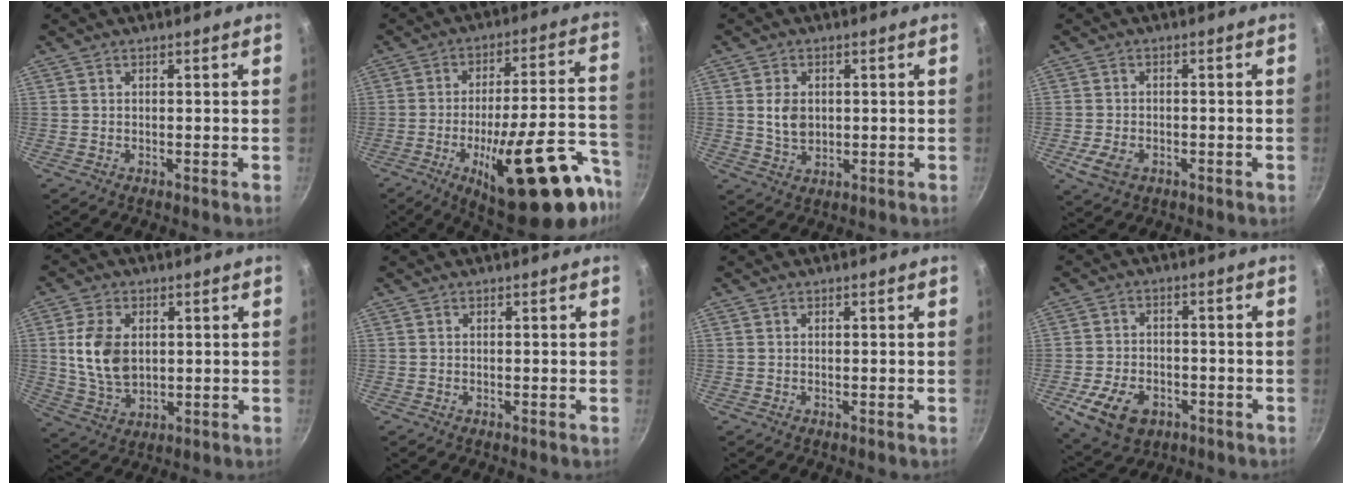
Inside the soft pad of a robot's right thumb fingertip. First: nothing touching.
{"total": 26.2, "force": [-13.3, 8.0, 21.1], "torque": [-0.257, 0.061, -0.193]}
{"total": 5.1, "force": [0.6, 3.8, 3.4], "torque": [-0.048, -0.007, 0.015]}
{"total": 5.3, "force": [-2.1, 3.6, 3.4], "torque": [-0.064, 0.008, -0.031]}
{"total": 10.5, "force": [1.6, 6.9, 7.7], "torque": [-0.139, -0.014, 0.036]}
{"total": 0.0}
{"total": 0.0}
{"total": 11.0, "force": [-4.5, 7.3, 6.8], "torque": [-0.115, 0.016, -0.069]}